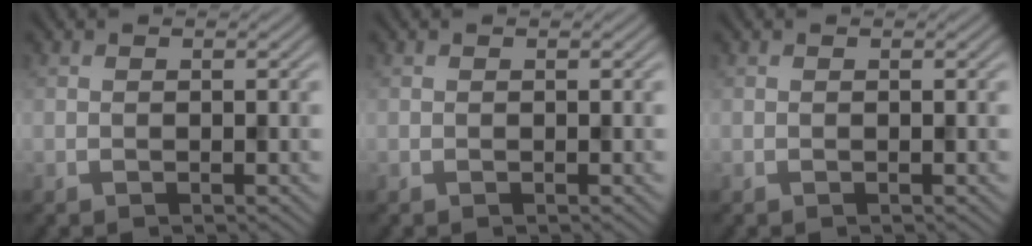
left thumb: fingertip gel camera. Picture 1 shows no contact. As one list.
[{"total": 0.0}, {"total": 0.0}]